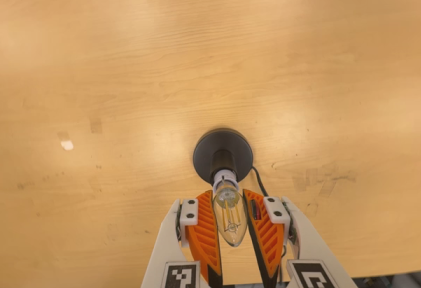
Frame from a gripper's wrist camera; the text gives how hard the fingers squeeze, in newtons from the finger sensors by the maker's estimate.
{"total": 12.3, "left": 11.5, "right": 13.1}